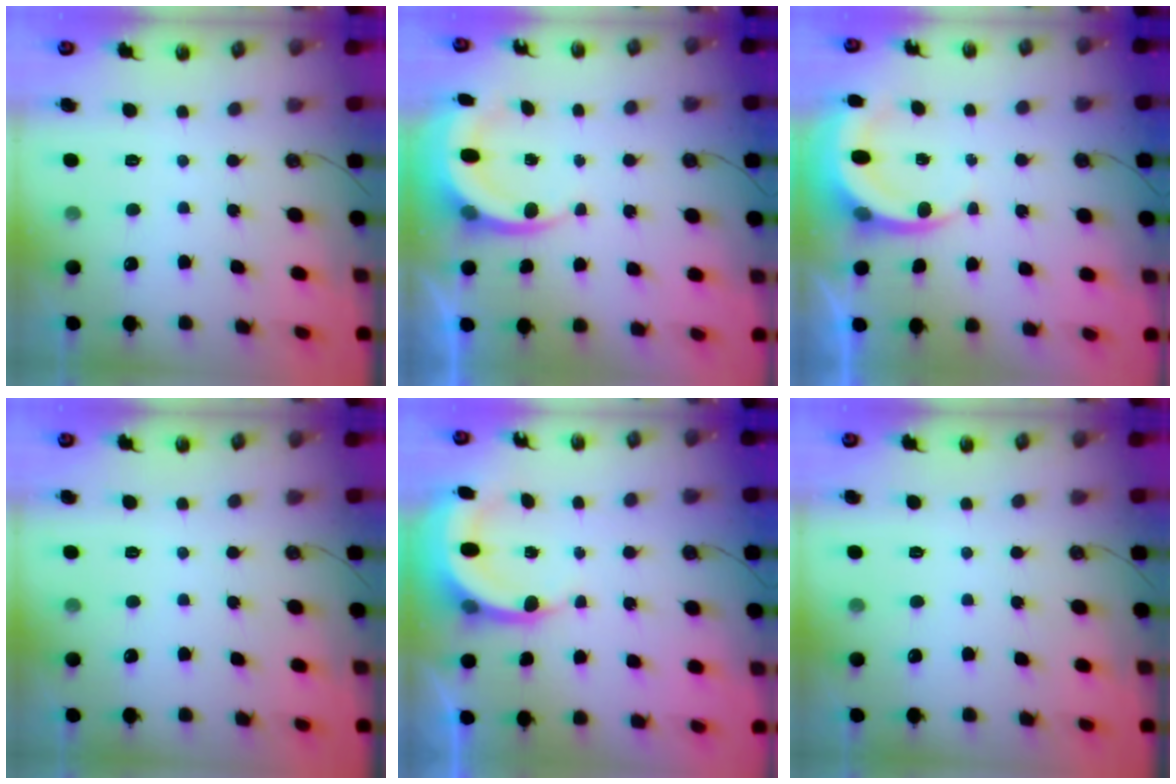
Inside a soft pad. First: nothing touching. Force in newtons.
{"total": 6.2, "press": 6.0, "slide": 1.3}
{"total": 5.3, "press": 5.3, "slide": 0.6}
{"total": 0.0}
{"total": 5.9, "press": 5.8, "slide": 1.2}
{"total": 0.0}